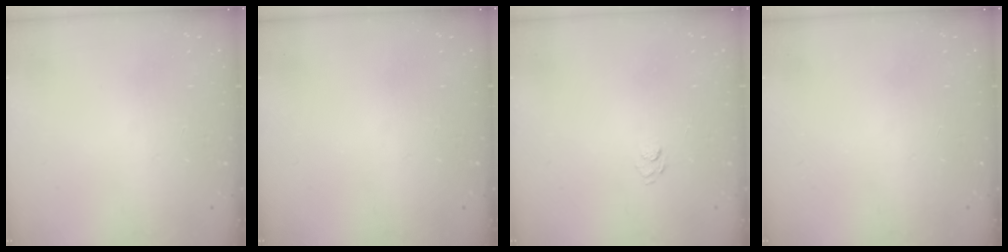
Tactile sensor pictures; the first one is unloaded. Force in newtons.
{"total": 0.0}
{"total": 5.8, "press": 5.7, "slide": 1.1}
{"total": 0.0}